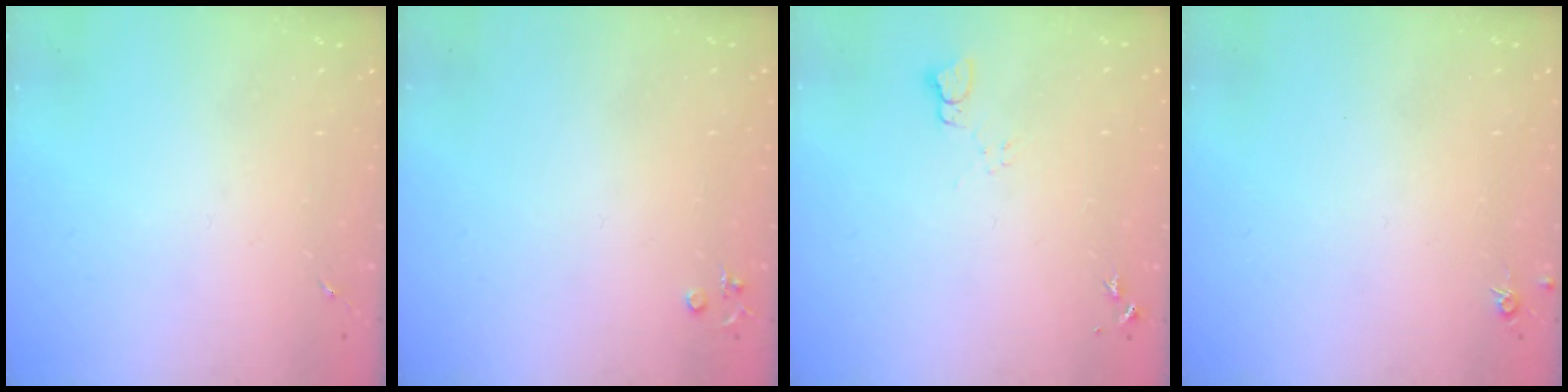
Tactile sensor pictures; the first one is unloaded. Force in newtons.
{"total": 3.9, "press": 3.8, "slide": 0.6}
{"total": 3.7, "press": 3.7, "slide": 0.4}
{"total": 4.4, "press": 4.3, "slide": 0.5}